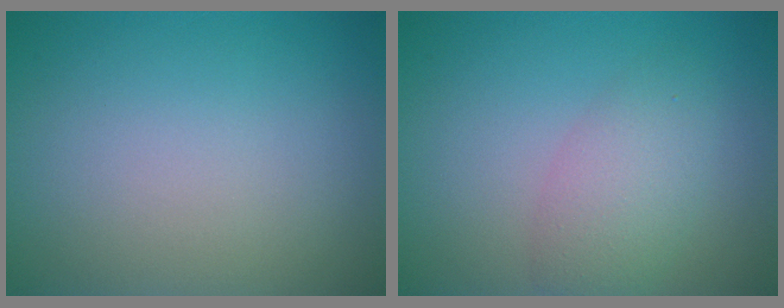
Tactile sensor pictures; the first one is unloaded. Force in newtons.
{"total": 2.3, "press": 2.3, "slide": 0.2}